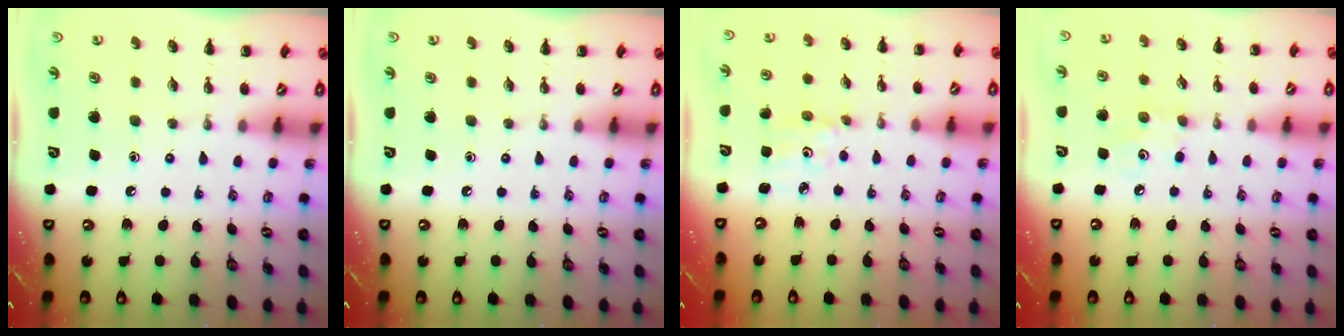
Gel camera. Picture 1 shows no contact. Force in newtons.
{"total": 0.0}
{"total": 1.9, "press": 1.9, "slide": 0.4}
{"total": 4.1, "press": 4.0, "slide": 0.9}